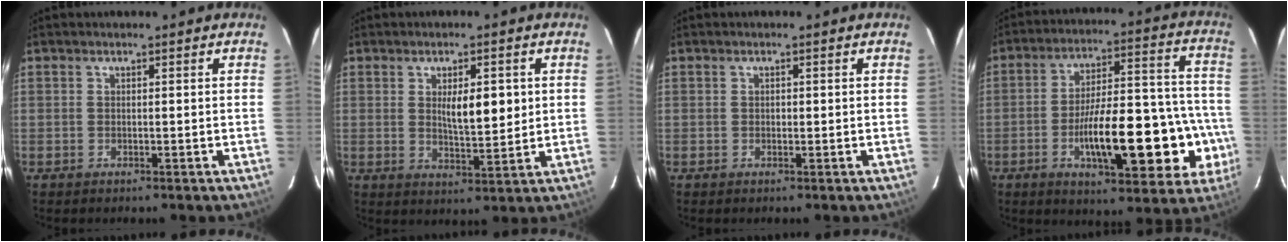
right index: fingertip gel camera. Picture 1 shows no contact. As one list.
[{"total": 6.5, "force": [1.3, 1.9, 6.1], "torque": [-0.097, -0.006, 0.026]}, {"total": 0.5, "force": [0.0, 0.3, 0.4], "torque": [-0.009, 0.001, 0.000]}, {"total": 21.0, "force": [-6.2, 6.0, 19.2], "torque": [-0.223, 0.036, -0.077]}]